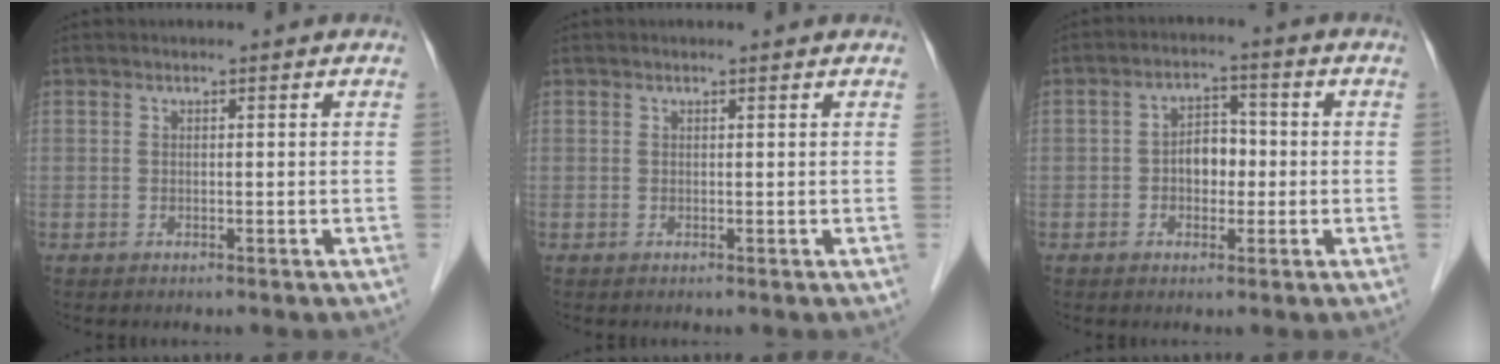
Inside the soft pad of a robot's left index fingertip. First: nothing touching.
{"total": 0.8, "force": [0.7, 0.0, 0.3], "torque": [-0.010, 0.005, 0.008]}
{"total": 4.5, "force": [-0.7, 2.9, 3.3], "torque": [-0.057, 0.015, -0.015]}